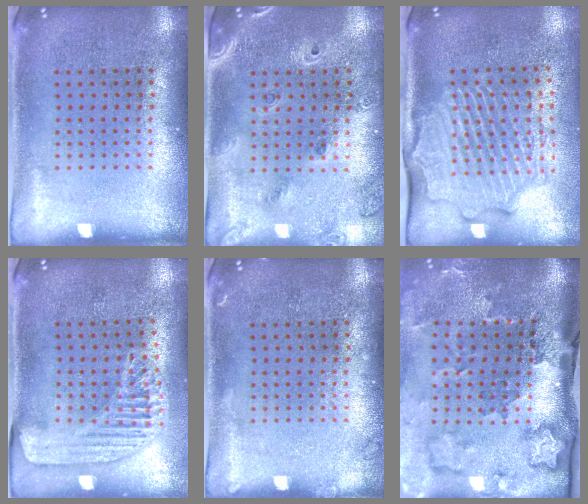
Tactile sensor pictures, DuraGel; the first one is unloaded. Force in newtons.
{"total": 1.5, "press": 1.4, "slide": 0.5}
{"total": 2.6, "press": 2.3, "slide": 1.3}
{"total": 1.6, "press": 1.6, "slide": 0.4}
{"total": 0.7, "press": 0.7, "slide": 0.1}
{"total": 3.5, "press": 2.2, "slide": 2.7}